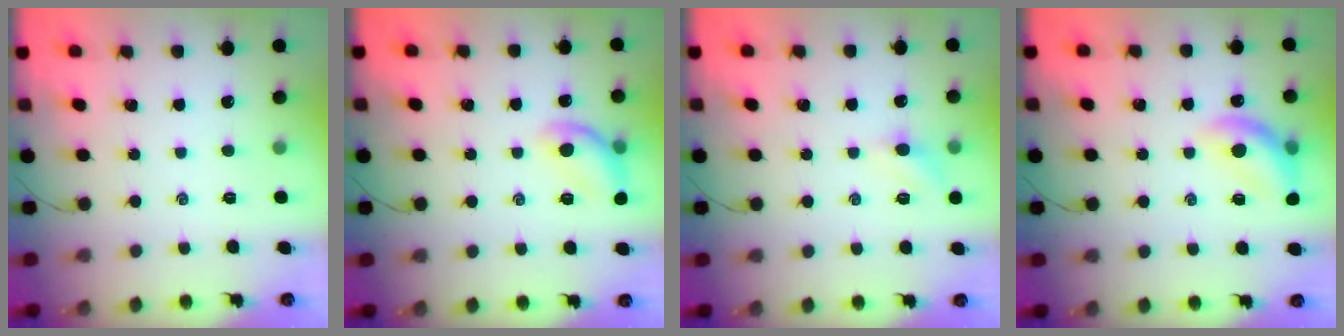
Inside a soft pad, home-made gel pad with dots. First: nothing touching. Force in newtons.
{"total": 11.8, "press": 11.8, "slide": 0.5}
{"total": 6.0, "press": 5.8, "slide": 1.5}
{"total": 14.0, "press": 13.8, "slide": 2.7}